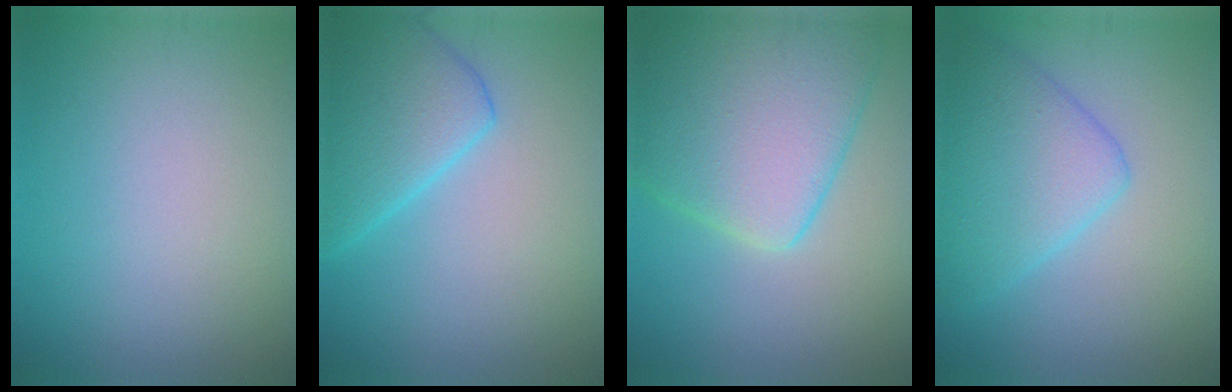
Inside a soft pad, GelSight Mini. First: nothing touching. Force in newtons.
{"total": 6.1, "press": 6.0, "slide": 0.5}
{"total": 9.6, "press": 9.6, "slide": 0.6}
{"total": 5.7, "press": 5.6, "slide": 0.3}